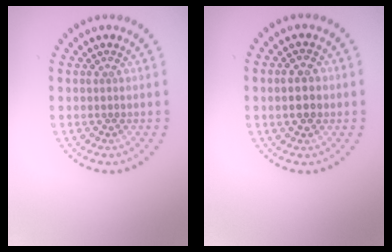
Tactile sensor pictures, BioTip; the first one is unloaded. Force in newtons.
{"total": 2.4, "press": 2.4, "slide": 0.1}